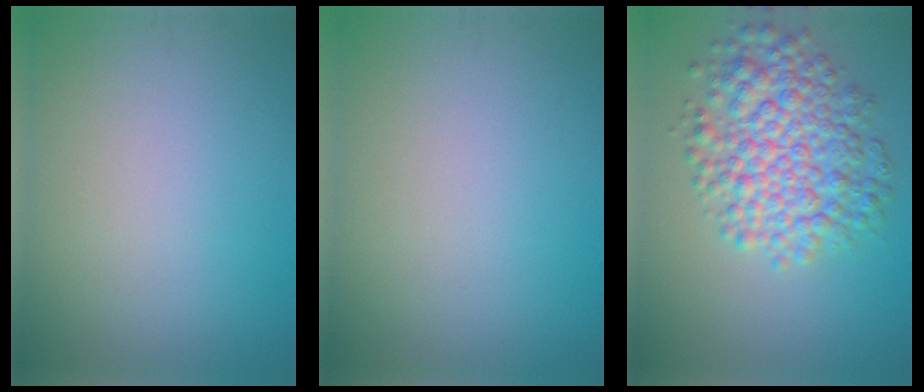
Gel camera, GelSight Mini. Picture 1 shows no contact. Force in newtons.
{"total": 0.0}
{"total": 7.4, "press": 7.4, "slide": 0.2}